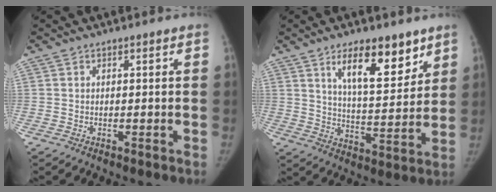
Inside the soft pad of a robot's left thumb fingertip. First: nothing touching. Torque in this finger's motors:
{"motor_torque": [0.21, 0.13, 0.13, 0.08, 0.05]}